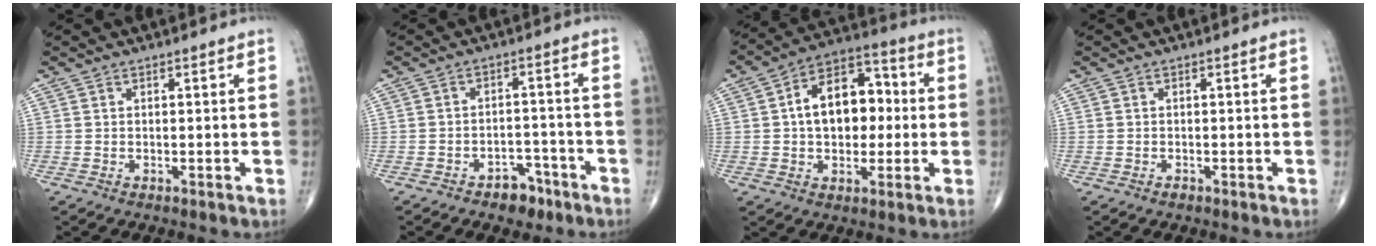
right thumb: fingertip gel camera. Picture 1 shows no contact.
{"total": 5.3, "force": [-3.7, 3.1, 2.1], "torque": [-0.009, 0.032, -0.053]}
{"total": 14.5, "force": [1.0, 9.4, 11.0], "torque": [-0.135, 0.031, 0.009]}
{"total": 0.7, "force": [-0.6, 0.3, 0.1], "torque": [0.000, 0.001, -0.013]}